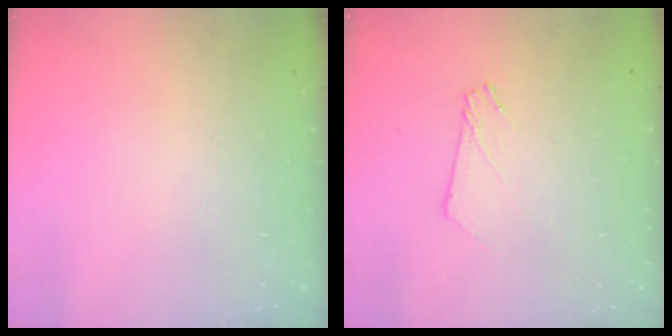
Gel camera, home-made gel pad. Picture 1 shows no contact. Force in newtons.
{"total": 2.5, "press": 2.5, "slide": 0.2}